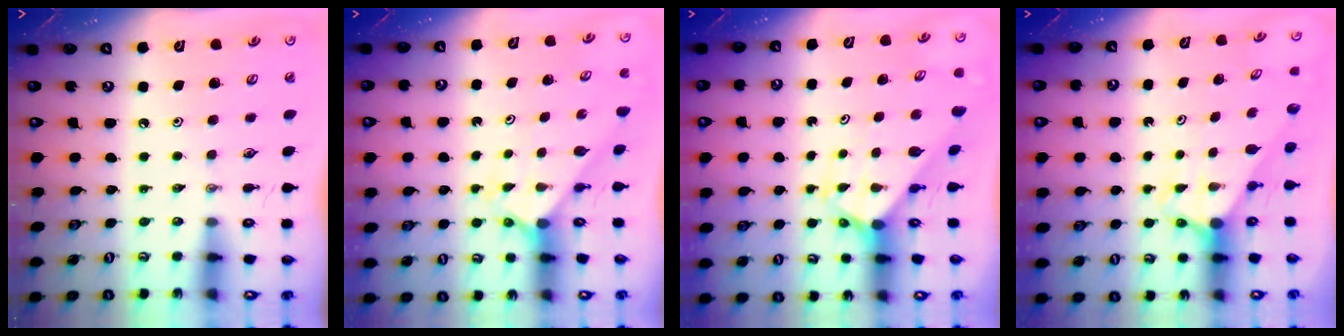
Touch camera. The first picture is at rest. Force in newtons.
{"total": 2.0, "press": 2.0, "slide": 0.2}
{"total": 2.3, "press": 2.3, "slide": 0.2}
{"total": 2.8, "press": 2.8, "slide": 0.0}